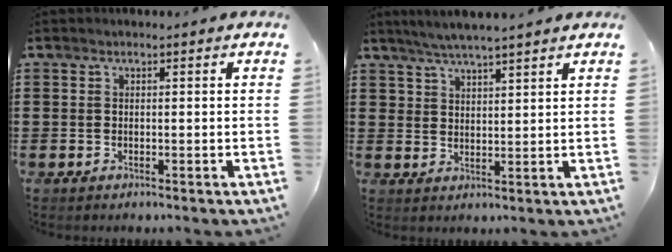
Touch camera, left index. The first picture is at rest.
{"total": 3.7, "force": [3.5, 0.1, 1.1], "torque": [-0.031, -0.007, 0.065]}